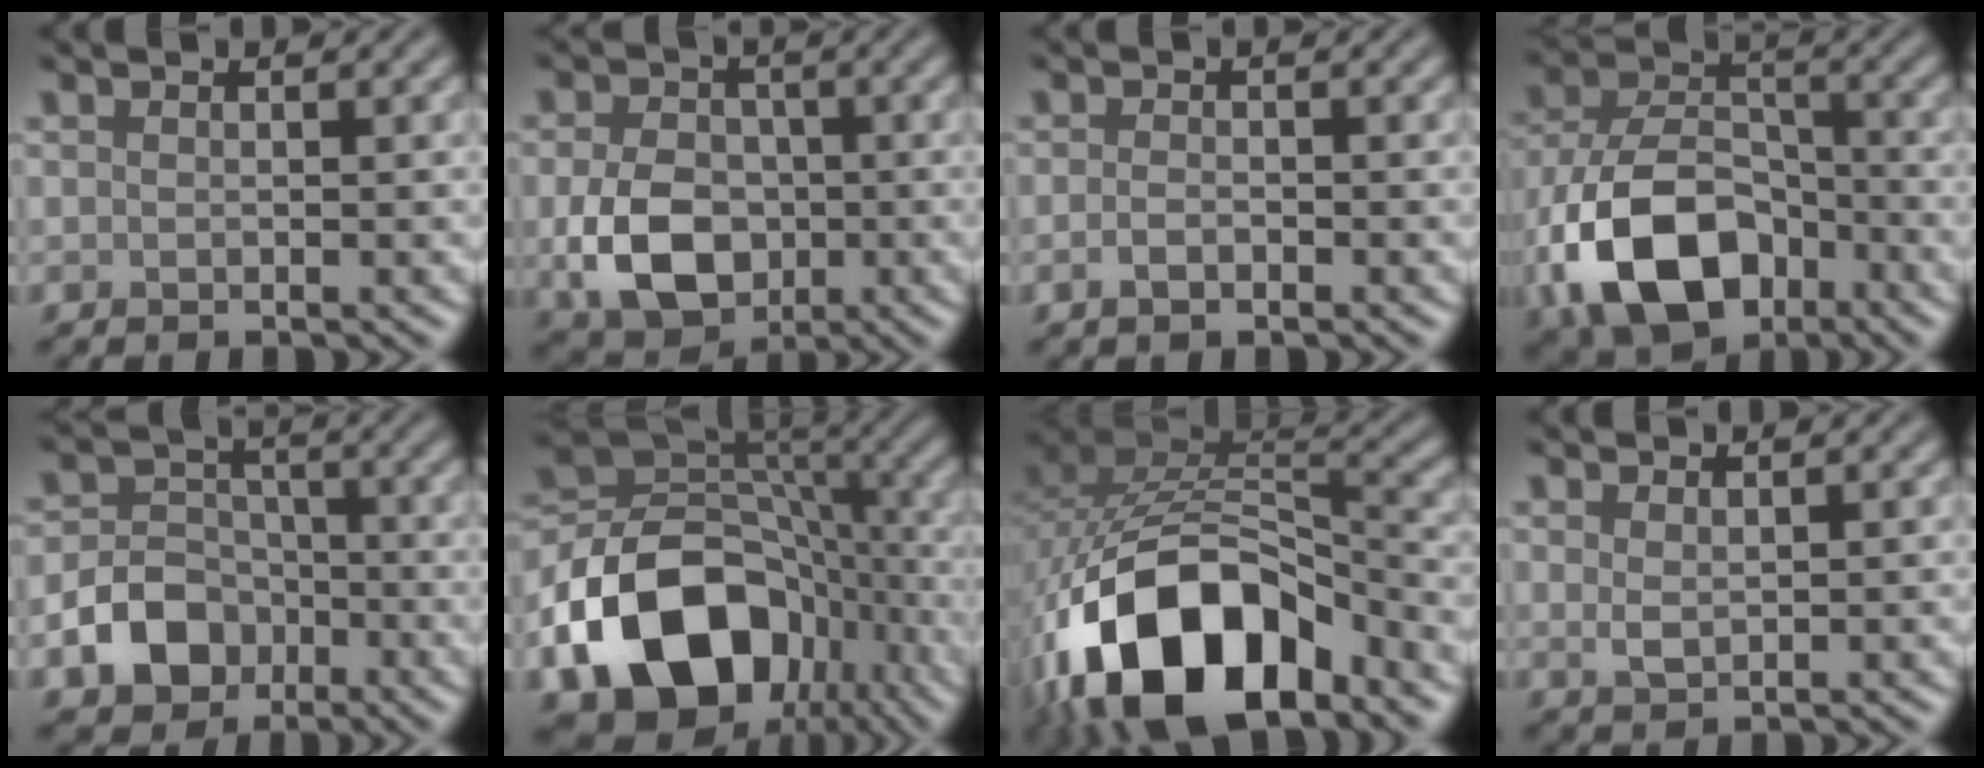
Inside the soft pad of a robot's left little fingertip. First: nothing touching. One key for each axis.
{"total": 7.2, "fx": -1.5, "fy": 5.3, "fz": 4.5, "tx": -0.095, "ty": -0.011, "tz": -0.032}
{"total": 1.1, "fx": -0.6, "fy": 0.5, "fz": 0.8, "tx": -0.019, "ty": -0.001, "tz": -0.012}
{"total": 11.7, "fx": -5.3, "fy": 7.2, "fz": 7.6, "tx": -0.156, "ty": -0.003, "tz": -0.106}
{"total": 6.0, "fx": -2.8, "fy": 4.7, "fz": 2.6, "tx": -0.026, "ty": -0.003, "tz": -0.066}
{"total": 17.1, "fx": -7.8, "fy": 12.4, "fz": 8.9, "tx": -0.172, "ty": -0.005, "tz": -0.134}
{"total": 14.4, "fx": -7.2, "fy": 7.5, "fz": 9.9, "tx": -0.180, "ty": -0.009, "tz": -0.135}
{"total": 1.3, "fx": 0.7, "fy": 0.5, "fz": 0.9, "tx": -0.021, "ty": -0.002, "tz": 0.017}